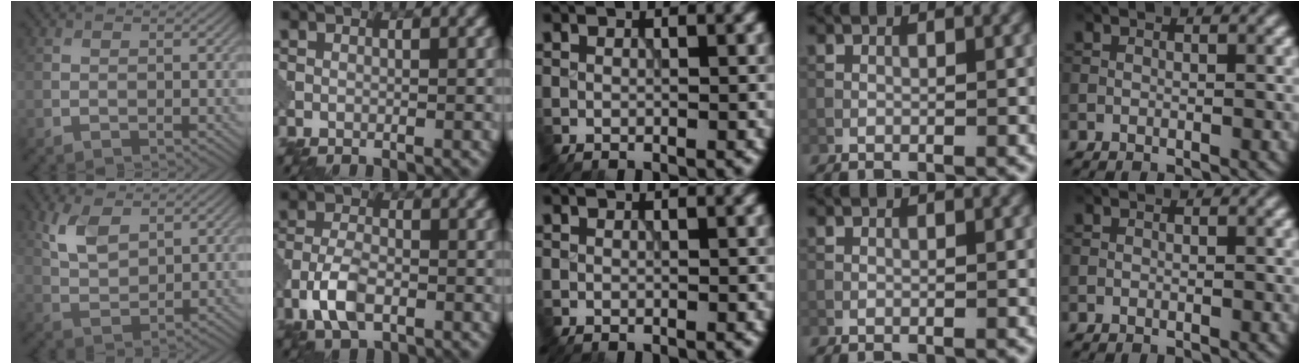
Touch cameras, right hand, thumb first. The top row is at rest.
{"thumb": {"total": 5.1, "force": [2.7, 2.5, 3.5], "torque": [-0.087, -0.002, 0.058]}, "index": {"total": 4.3, "force": [-2.0, 2.1, 3.2], "torque": [-0.064, 0.001, -0.044]}}